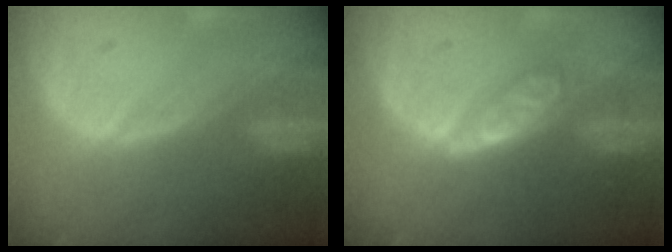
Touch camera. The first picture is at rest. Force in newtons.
{"total": 4.5, "press": 4.1, "slide": 1.8}